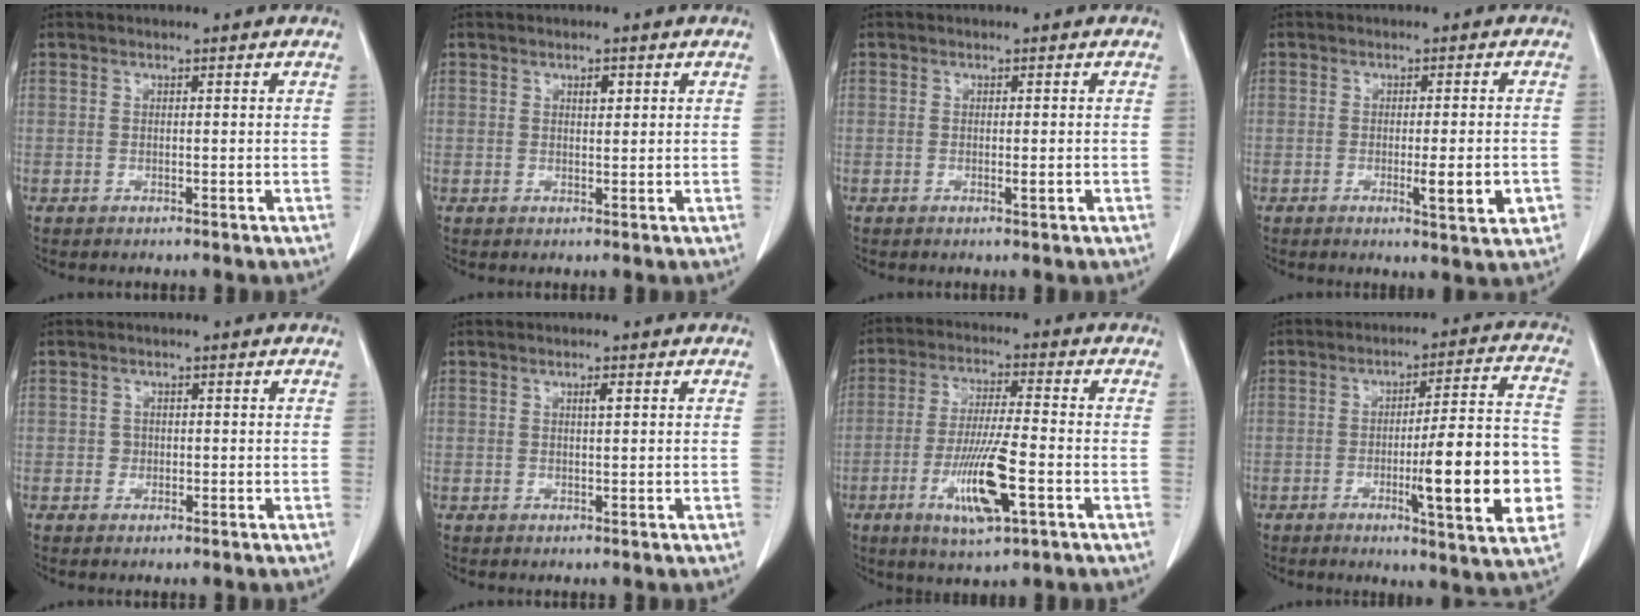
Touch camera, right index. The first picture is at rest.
{"total": 1.4, "force": [0.7, 0.6, 1.1], "torque": [-0.017, -0.002, 0.009]}
{"total": 1.2, "force": [-0.3, 0.1, 1.1], "torque": [-0.017, -0.003, -0.002]}
{"total": 5.7, "force": [-1.7, 0.7, 5.4], "torque": [-0.072, -0.008, -0.020]}
{"total": 1.0, "force": [-0.2, 1.0, 0.2], "torque": [0.001, 0.004, -0.004]}
{"total": 1.0, "force": [0.4, 0.1, 0.9], "torque": [-0.019, 0.000, 0.006]}
{"total": 10.8, "force": [-3.9, 1.3, 10.0], "torque": [-0.189, -0.014, -0.069]}
{"total": 16.3, "force": [-3.8, 1.5, 15.7], "torque": [-0.204, 0.003, -0.051]}